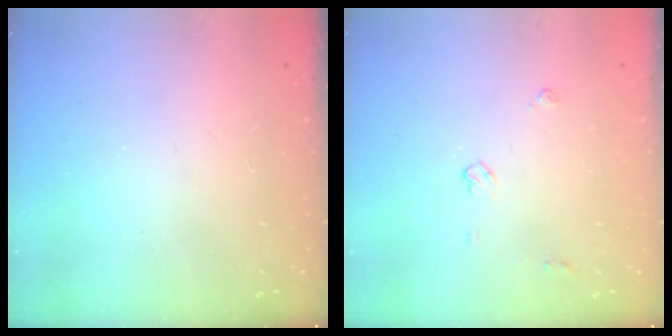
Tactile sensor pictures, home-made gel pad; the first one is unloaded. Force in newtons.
{"total": 4.6, "press": 4.5, "slide": 0.6}